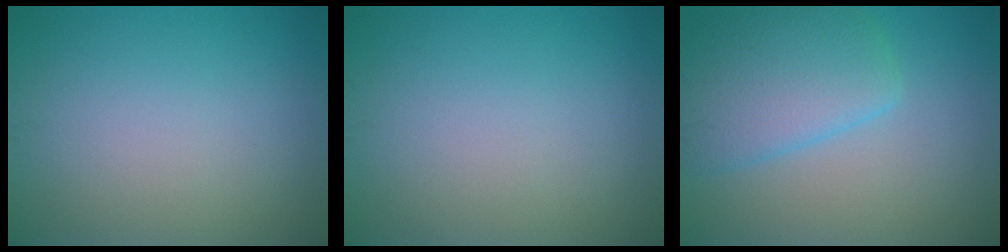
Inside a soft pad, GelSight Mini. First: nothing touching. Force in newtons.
{"total": 0.0}
{"total": 5.5, "press": 5.5, "slide": 0.3}